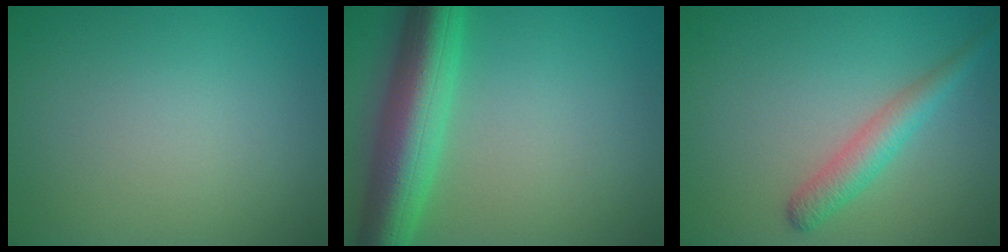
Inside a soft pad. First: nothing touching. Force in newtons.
{"total": 8.2, "press": 8.1, "slide": 0.4}
{"total": 2.7, "press": 2.7, "slide": 0.1}